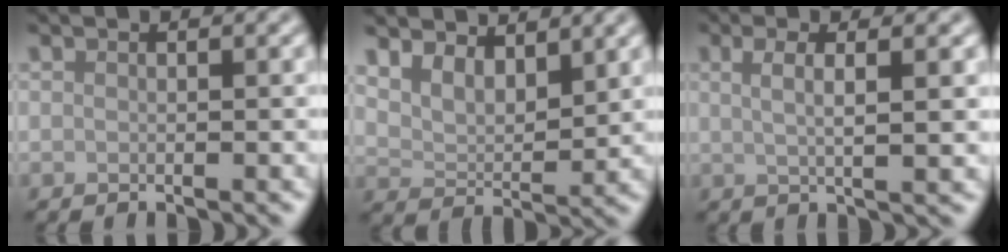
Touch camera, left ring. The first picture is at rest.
{"total": 4.0, "force": [3.1, 1.7, 2.0], "torque": [-0.044, -0.003, 0.049]}
{"total": 3.6, "force": [1.1, 1.1, 3.2], "torque": [-0.042, 0.001, 0.010]}